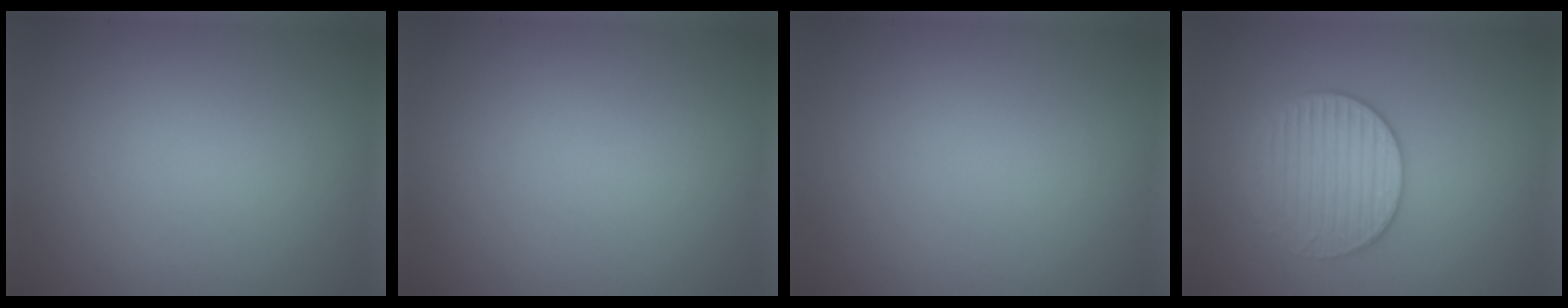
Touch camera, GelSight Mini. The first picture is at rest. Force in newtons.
{"total": 0.0}
{"total": 0.0}
{"total": 3.1, "press": 3.1, "slide": 0.1}